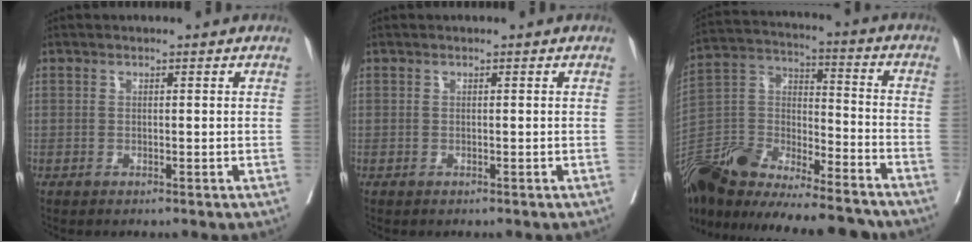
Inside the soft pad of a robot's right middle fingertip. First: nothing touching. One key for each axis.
{"total": 0.0}
{"total": 28.0, "fx": -24.2, "fy": 6.3, "fz": 12.5, "tx": -0.274, "ty": -0.019, "tz": -0.402}